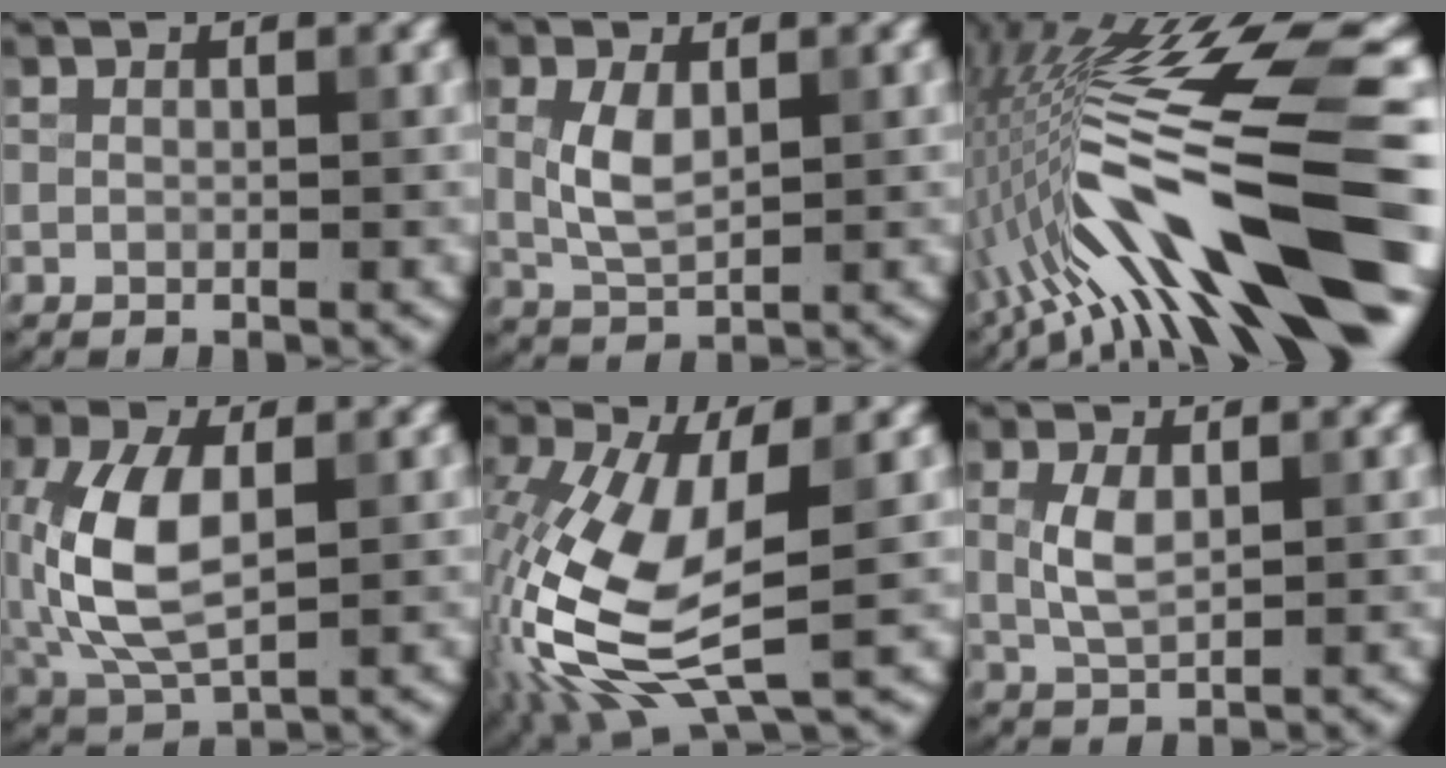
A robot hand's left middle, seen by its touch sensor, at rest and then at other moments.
{"total": 3.4, "force": [0.5, 1.8, 2.9], "torque": [-0.065, 0.001, 0.014]}
{"total": 15.8, "force": [-6.4, 2.6, 14.2], "torque": [-0.247, 0.017, -0.092]}
{"total": 8.1, "force": [0.1, 4.4, 6.7], "torque": [-0.158, 0.003, 0.005]}
{"total": 10.2, "force": [-2.1, 4.5, 9.0], "torque": [-0.215, -0.006, -0.045]}
{"total": 2.9, "force": [0.4, 1.5, 2.5], "torque": [-0.060, 0.001, 0.011]}